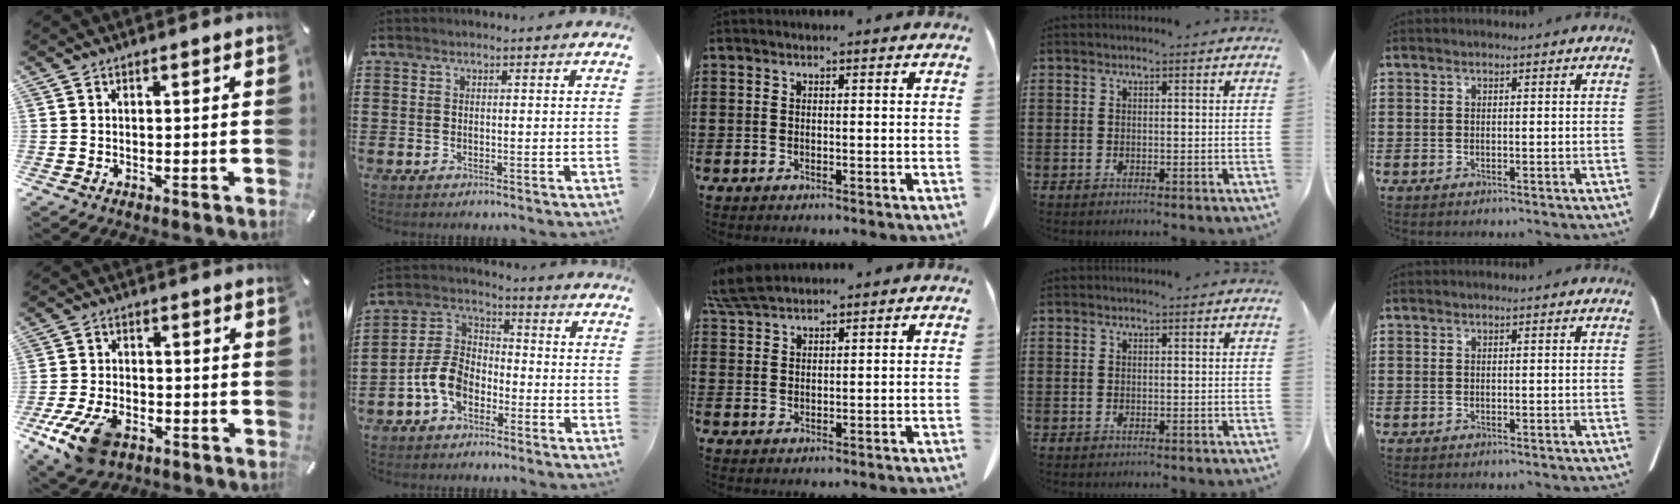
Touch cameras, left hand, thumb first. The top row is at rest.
{"thumb": {"total": 12.1, "force": [-6.5, 6.9, 7.5], "torque": [-0.158, 0.024, -0.117]}, "index": {"total": 7.2, "force": [-3.8, 4.5, 4.1], "torque": [-0.125, 0.001, -0.085]}, "middle": {"total": 4.8, "force": [4.3, 0.7, 2.1], "torque": [-0.054, -0.006, 0.083]}}